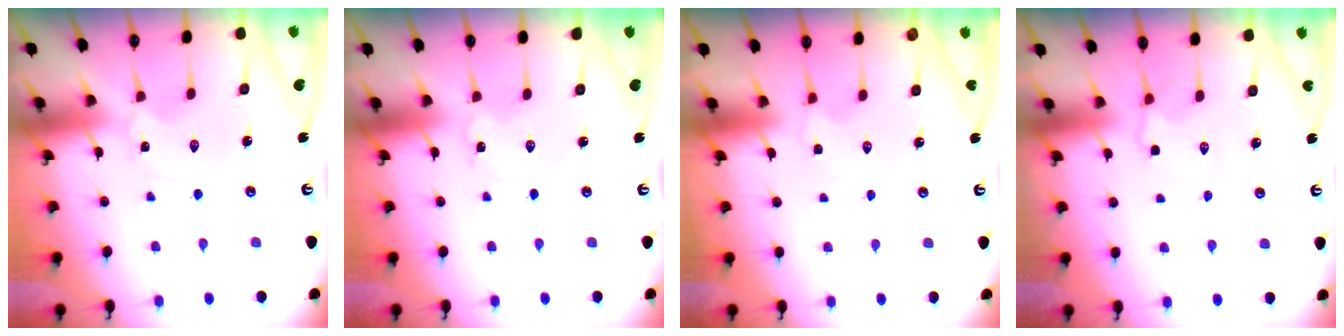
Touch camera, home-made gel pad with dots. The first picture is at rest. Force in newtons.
{"total": 1.6, "press": 1.6, "slide": 0.2}
{"total": 2.3, "press": 2.2, "slide": 0.4}
{"total": 3.4, "press": 3.0, "slide": 1.7}